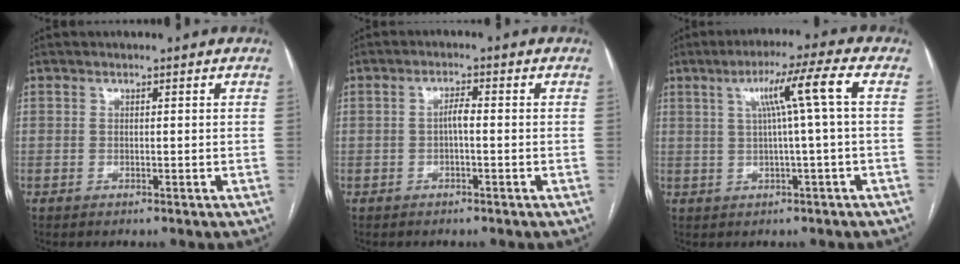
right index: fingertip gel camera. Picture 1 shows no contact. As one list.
[{"total": 2.0, "force": [-0.4, 0.4, 1.9], "torque": [-0.033, 0.005, -0.007]}, {"total": 7.5, "force": [1.4, -1.5, 7.2], "torque": [-0.123, 0.016, 0.030]}]